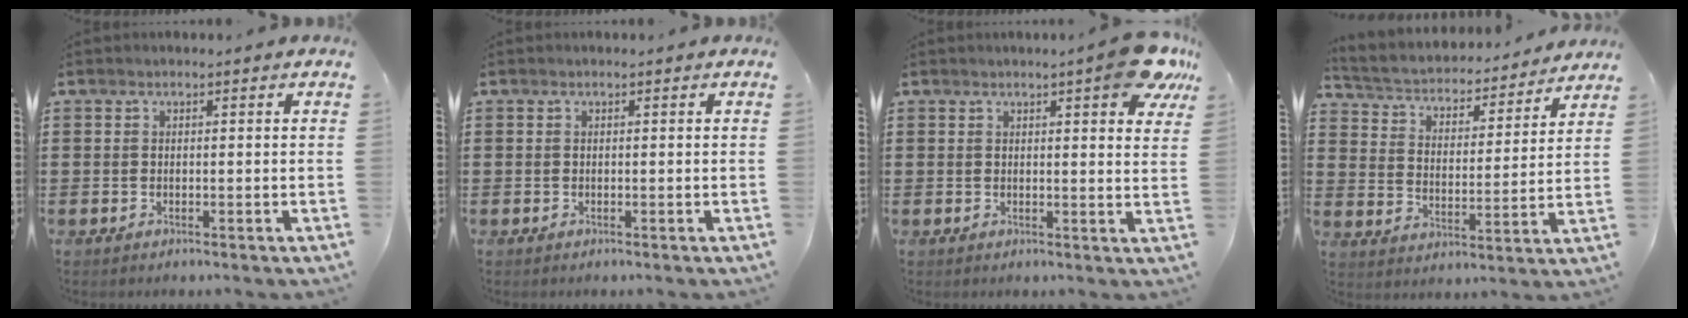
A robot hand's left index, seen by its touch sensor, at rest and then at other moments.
{"total": 0.0}
{"total": 7.3, "force": [5.1, 0.9, 5.3], "torque": [-0.075, -0.015, 0.081]}
{"total": 3.2, "force": [3.1, 0.7, 0.5], "torque": [-0.031, -0.029, 0.044]}